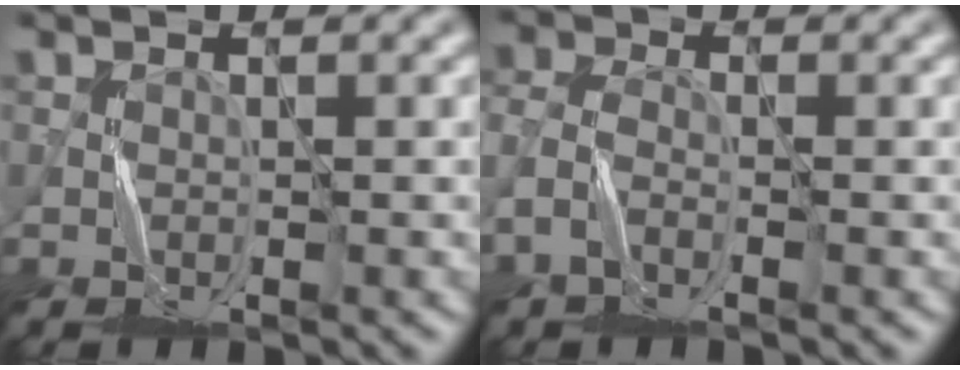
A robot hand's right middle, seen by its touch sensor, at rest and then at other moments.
{"total": 2.8, "force": [-1.9, 1.4, 1.4], "torque": [-0.041, 0.005, -0.045]}